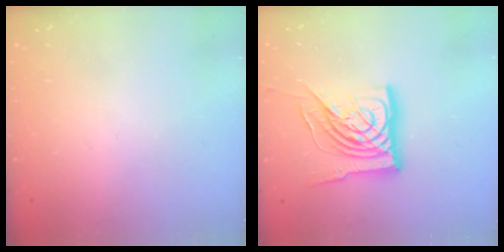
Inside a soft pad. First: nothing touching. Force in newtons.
{"total": 21.1, "press": 21.0, "slide": 2.2}